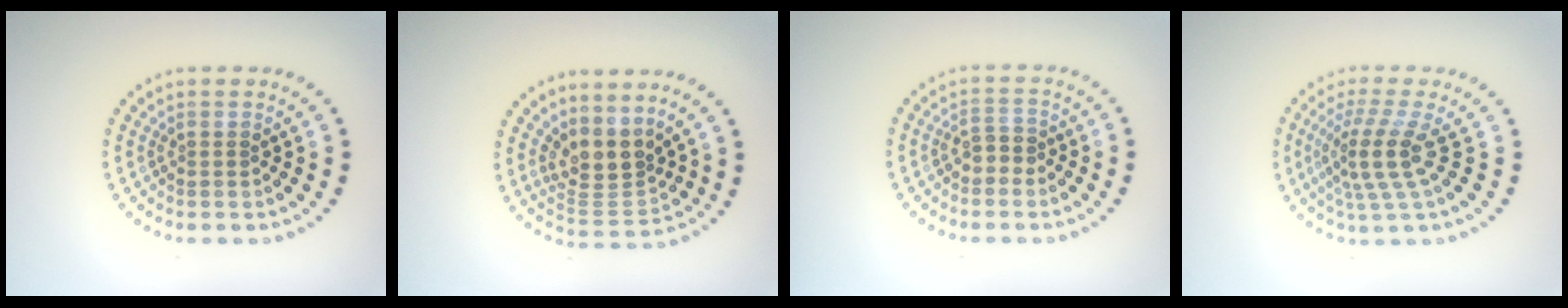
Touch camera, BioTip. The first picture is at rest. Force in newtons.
{"total": 3.5, "press": 2.5, "slide": 2.5}
{"total": 1.8, "press": 1.7, "slide": 0.7}
{"total": 4.0, "press": 2.9, "slide": 2.8}